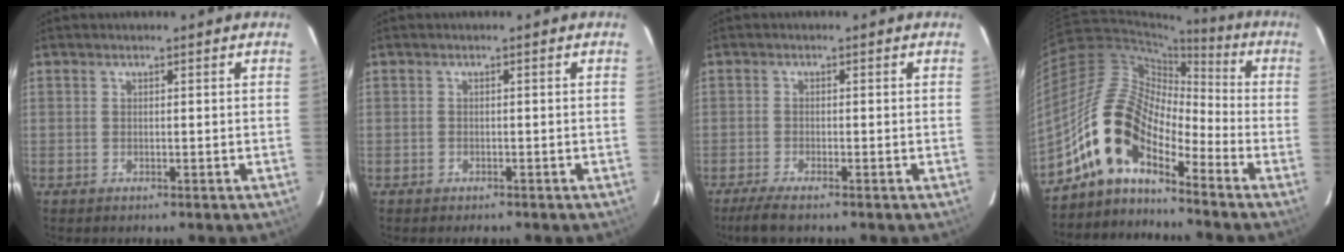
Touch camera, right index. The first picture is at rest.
{"total": 1.5, "force": [-1.2, 0.8, 0.4], "torque": [-0.010, -0.001, -0.013]}
{"total": 4.1, "force": [-3.2, 0.3, 2.5], "torque": [-0.047, -0.009, -0.054]}
{"total": 11.9, "force": [-7.9, 4.7, 7.6], "torque": [-0.158, 0.040, -0.146]}